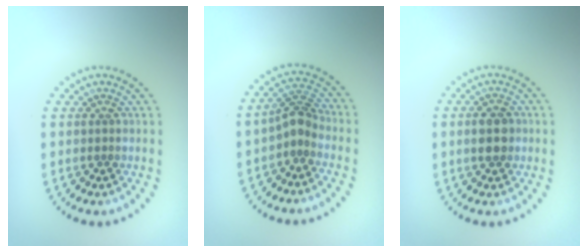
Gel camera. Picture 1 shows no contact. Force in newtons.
{"total": 2.2, "press": 1.8, "slide": 1.4}
{"total": 2.7, "press": 2.7, "slide": 0.1}